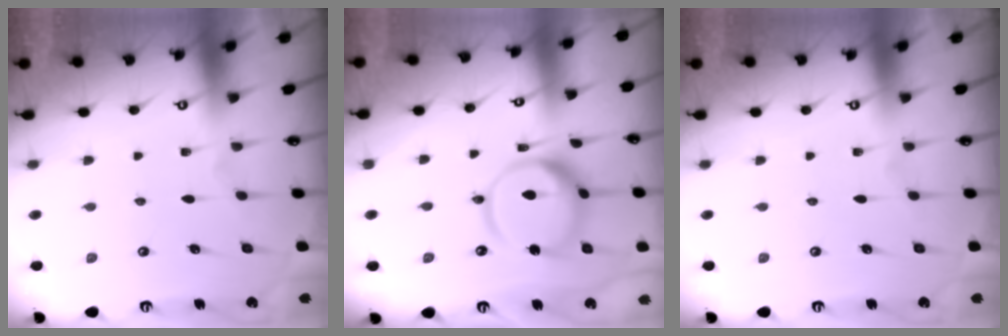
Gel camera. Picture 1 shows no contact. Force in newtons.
{"total": 14.2, "press": 14.1, "slide": 1.5}
{"total": 0.0}